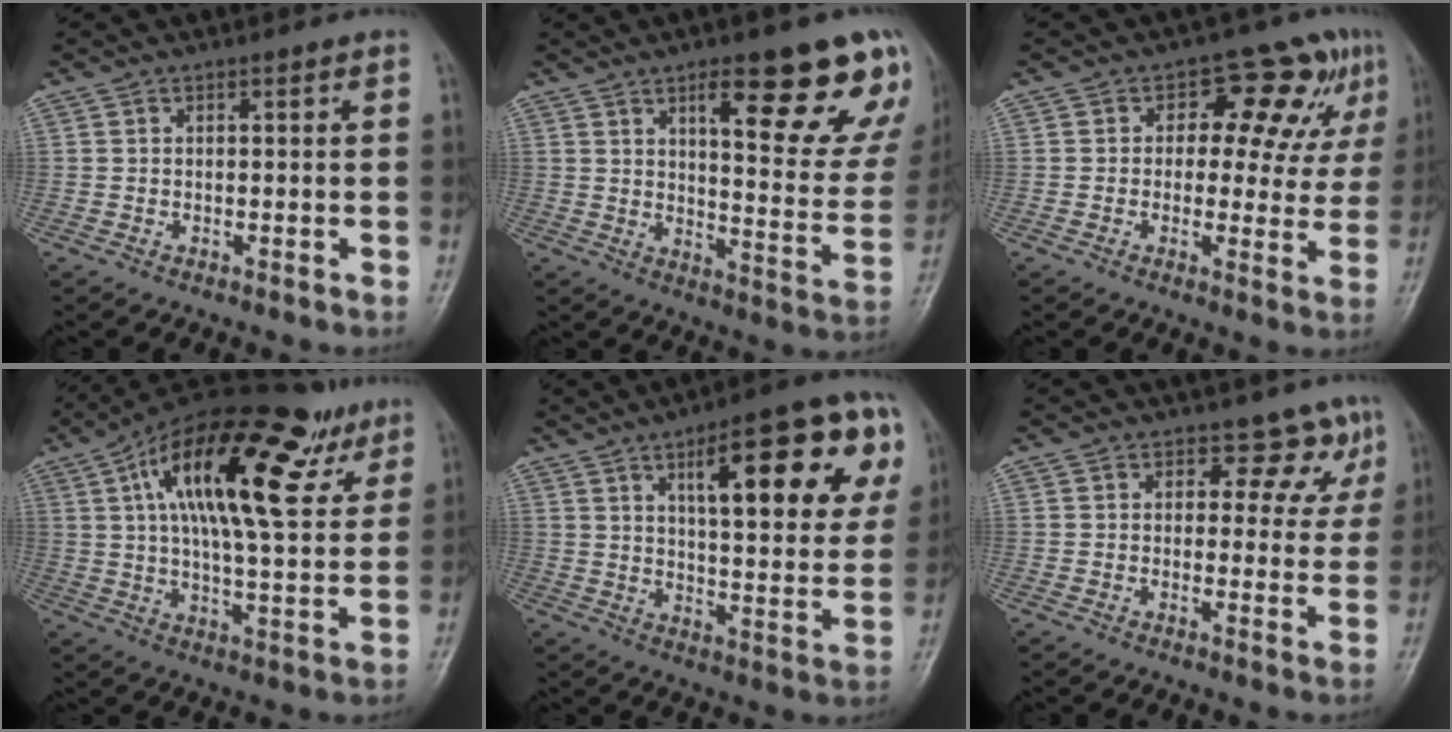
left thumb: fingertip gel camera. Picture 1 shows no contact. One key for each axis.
{"total": 21.3, "fx": 12.2, "fy": 6.1, "fz": 16.3, "tx": -0.165, "ty": -0.053, "tz": 0.167}
{"total": 11.8, "fx": 4.4, "fy": 7.0, "fz": 8.5, "tx": -0.049, "ty": 0.001, "tz": 0.050}
{"total": 26.3, "fx": 11.1, "fy": 10.2, "fz": 21.6, "tx": -0.327, "ty": 0.000, "tz": 0.170}
{"total": 22.1, "fx": 9.0, "fy": 6.9, "fz": 18.9, "tx": -0.226, "ty": -0.013, "tz": 0.125}
{"total": 6.1, "fx": 3.9, "fy": 4.2, "fz": 2.0, "tx": 0.013, "ty": -0.020, "tz": 0.034}